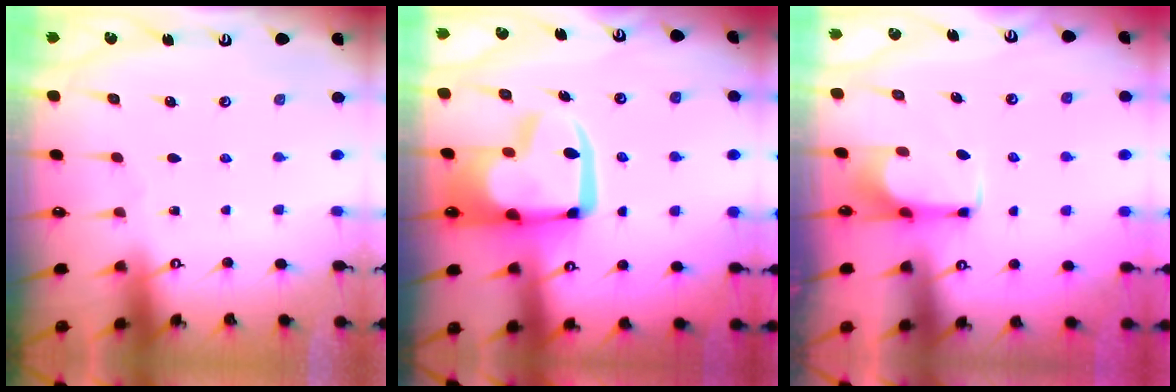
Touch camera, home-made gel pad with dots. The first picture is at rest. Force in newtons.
{"total": 17.1, "press": 17.0, "slide": 1.8}
{"total": 1.7, "press": 1.7, "slide": 0.4}